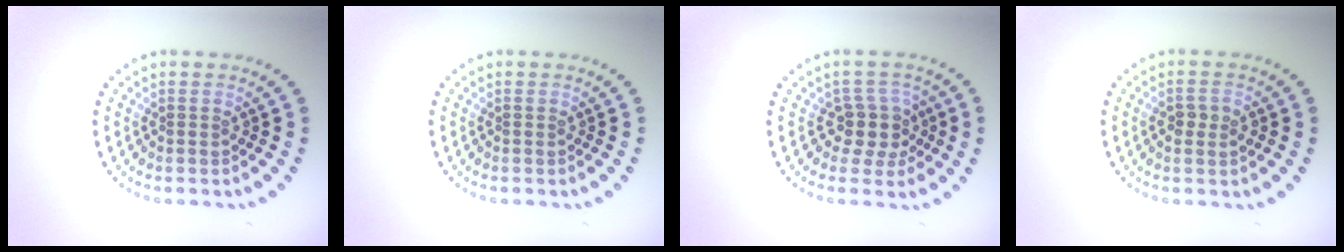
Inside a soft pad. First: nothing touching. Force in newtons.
{"total": 0.0}
{"total": 2.7, "press": 2.3, "slide": 1.5}
{"total": 1.8, "press": 1.8, "slide": 0.1}